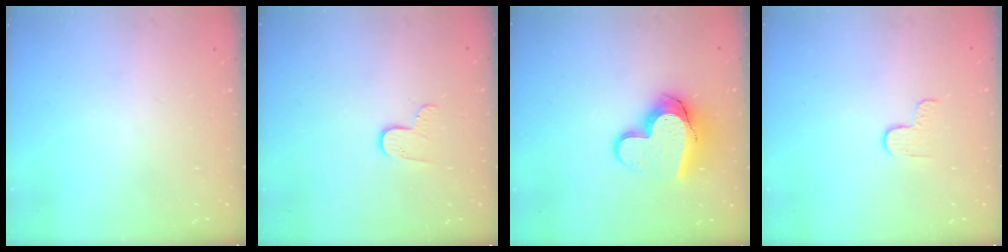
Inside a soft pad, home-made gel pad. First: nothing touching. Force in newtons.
{"total": 5.9, "press": 5.9, "slide": 0.6}
{"total": 13.4, "press": 13.4, "slide": 1.1}
{"total": 2.7, "press": 2.6, "slide": 0.4}